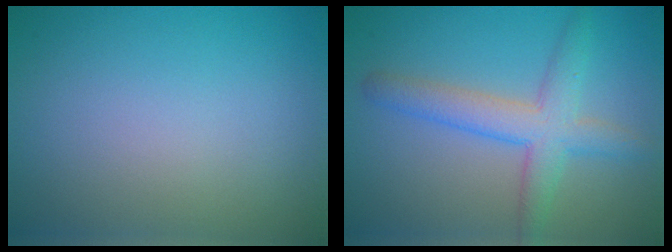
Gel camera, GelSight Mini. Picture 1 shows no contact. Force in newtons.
{"total": 4.6, "press": 4.6, "slide": 0.1}